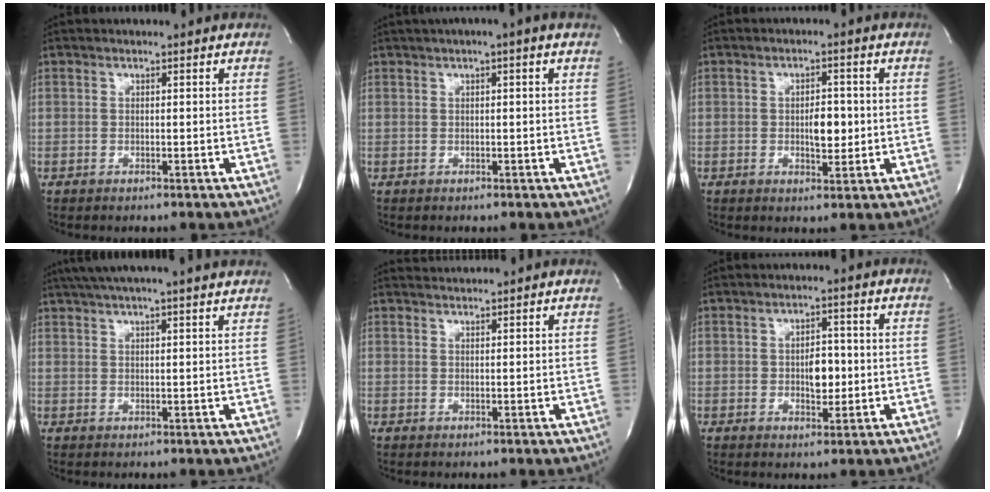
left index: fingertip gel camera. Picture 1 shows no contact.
{"total": 2.3, "force": [0.7, -0.1, 2.2], "torque": [-0.039, 0.008, 0.008]}
{"total": 4.2, "force": [-0.3, 2.0, 3.7], "torque": [-0.051, 0.001, 0.000]}
{"total": 11.4, "force": [9.7, -0.6, 5.8], "torque": [-0.101, 0.027, 0.123]}
{"total": 1.7, "force": [1.5, -0.7, -0.4], "torque": [-0.005, 0.001, 0.035]}
{"total": 4.3, "force": [-0.3, 2.3, 3.6], "torque": [-0.047, 0.003, 0.001]}